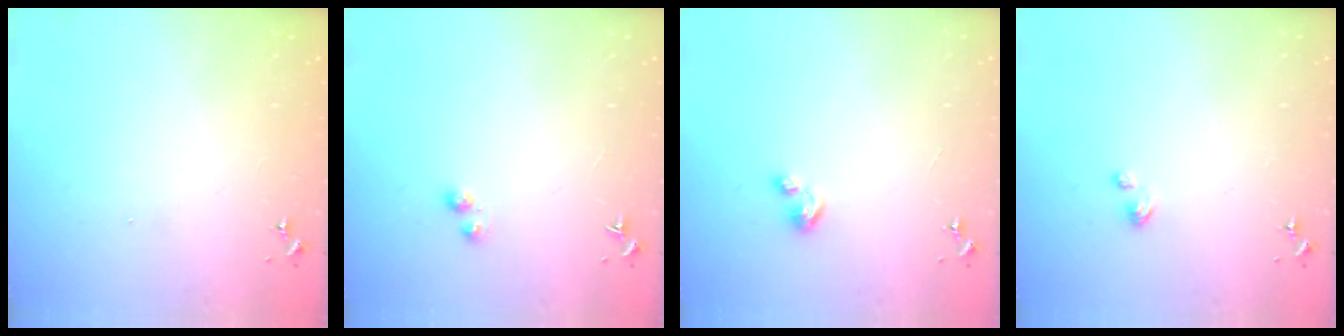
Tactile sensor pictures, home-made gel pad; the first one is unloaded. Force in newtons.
{"total": 3.2, "press": 3.2, "slide": 0.5}
{"total": 4.2, "press": 4.2, "slide": 0.4}
{"total": 3.5, "press": 3.4, "slide": 0.4}